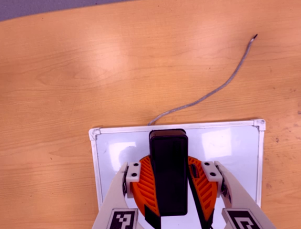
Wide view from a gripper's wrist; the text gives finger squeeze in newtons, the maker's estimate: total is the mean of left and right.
{"total": 11.0, "left": 10.4, "right": 11.7}